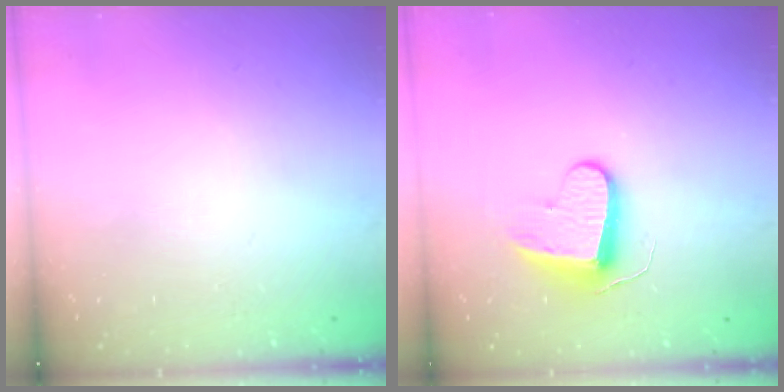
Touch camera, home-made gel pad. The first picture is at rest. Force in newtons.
{"total": 8.7, "press": 8.7, "slide": 0.5}